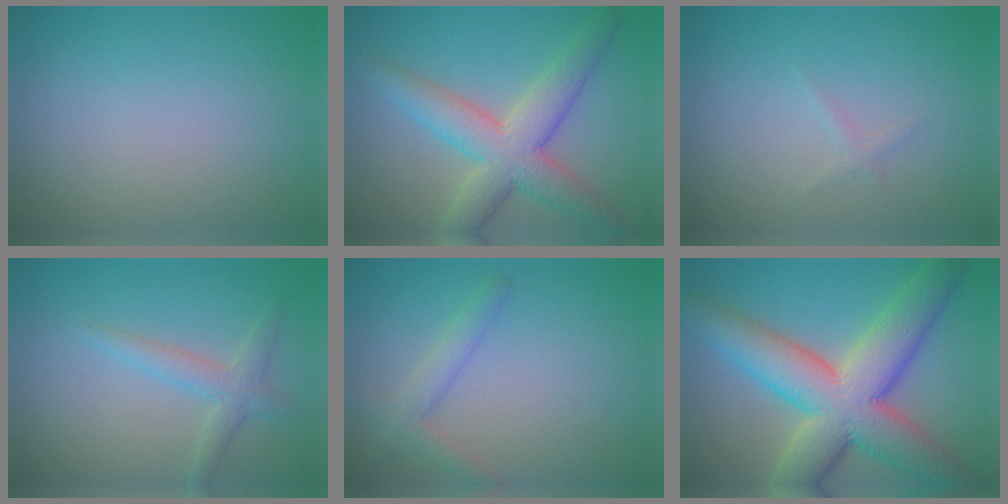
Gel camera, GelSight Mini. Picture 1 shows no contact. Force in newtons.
{"total": 6.7, "press": 6.7, "slide": 0.2}
{"total": 0.7, "press": 0.7, "slide": 0.1}
{"total": 2.4, "press": 2.4, "slide": 0.1}
{"total": 2.4, "press": 2.4, "slide": 0.2}
{"total": 11.8, "press": 11.8, "slide": 0.7}